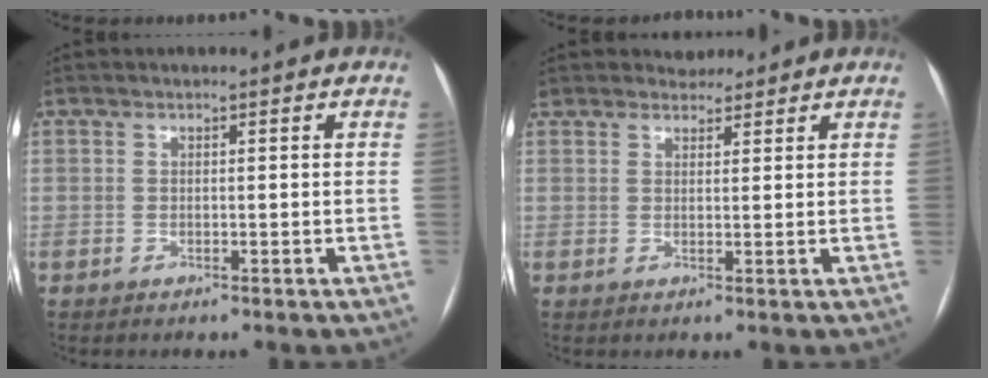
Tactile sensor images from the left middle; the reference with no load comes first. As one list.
[{"total": 2.6, "force": [2.3, 1.2, -0.2], "torque": [0.004, 0.008, 0.036]}]